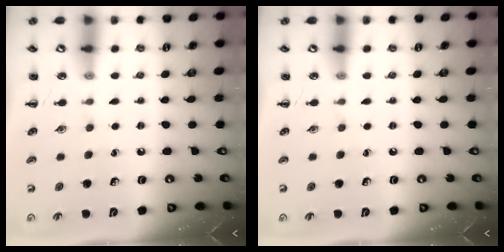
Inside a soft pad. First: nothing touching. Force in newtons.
{"total": 0.0}